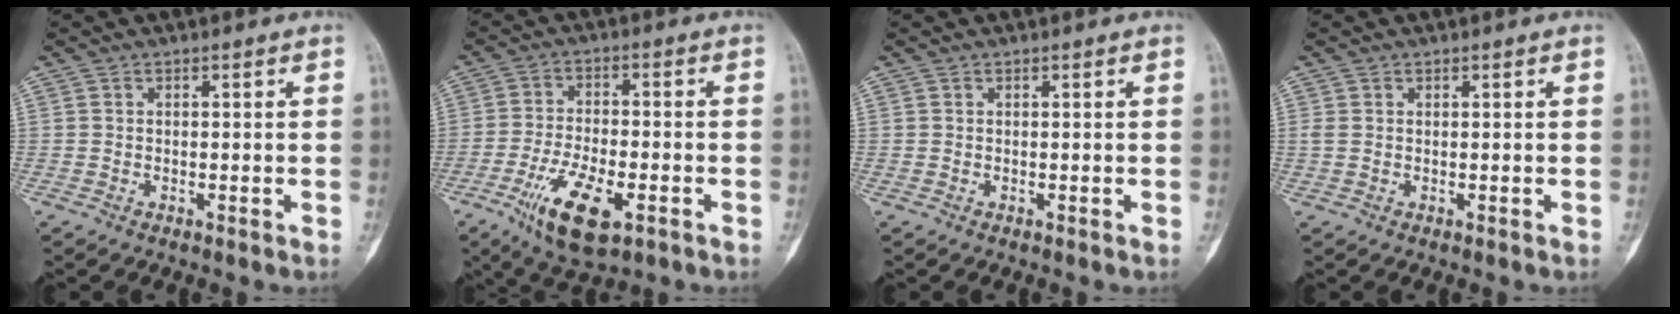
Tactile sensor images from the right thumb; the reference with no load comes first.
{"total": 12.2, "force": [-5.6, 4.9, 9.7], "torque": [-0.177, 0.008, -0.092]}
{"total": 0.0}
{"total": 1.1, "force": [0.2, 0.7, 0.7], "torque": [-0.024, 0.005, 0.009]}